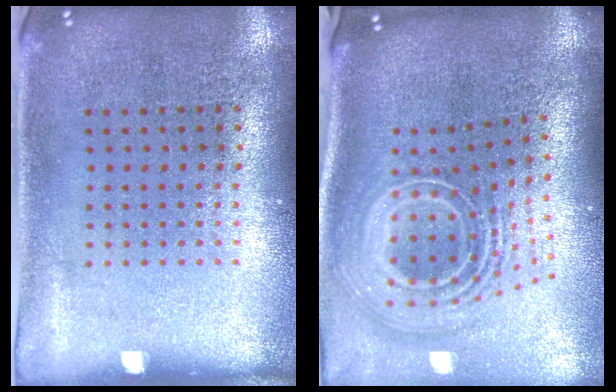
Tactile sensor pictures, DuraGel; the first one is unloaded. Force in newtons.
{"total": 3.1, "press": 2.0, "slide": 2.3}